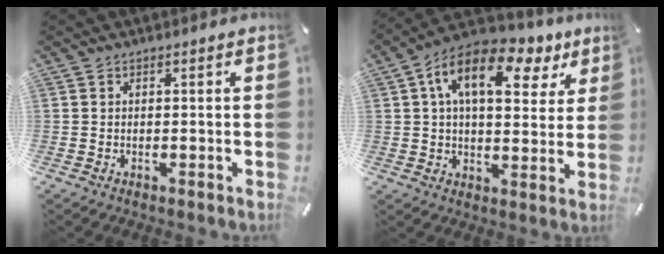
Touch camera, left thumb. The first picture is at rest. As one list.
[{"total": 15.5, "force": [7.0, 8.1, 11.3], "torque": [-0.180, -0.018, 0.115]}]